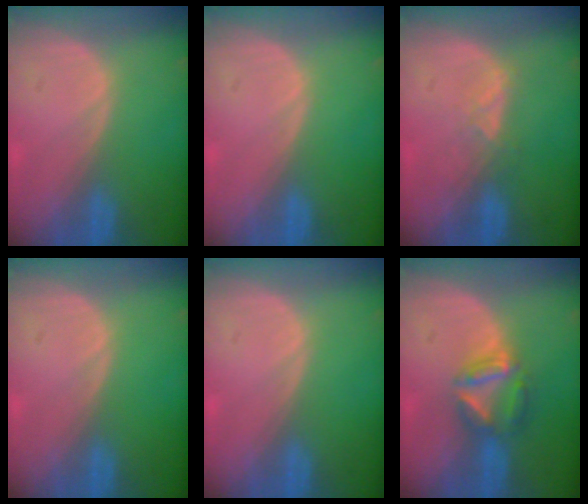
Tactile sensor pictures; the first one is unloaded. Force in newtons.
{"total": 0.0}
{"total": 2.3, "press": 2.2, "slide": 0.9}
{"total": 0.0}
{"total": 0.0}
{"total": 6.1, "press": 5.5, "slide": 2.7}